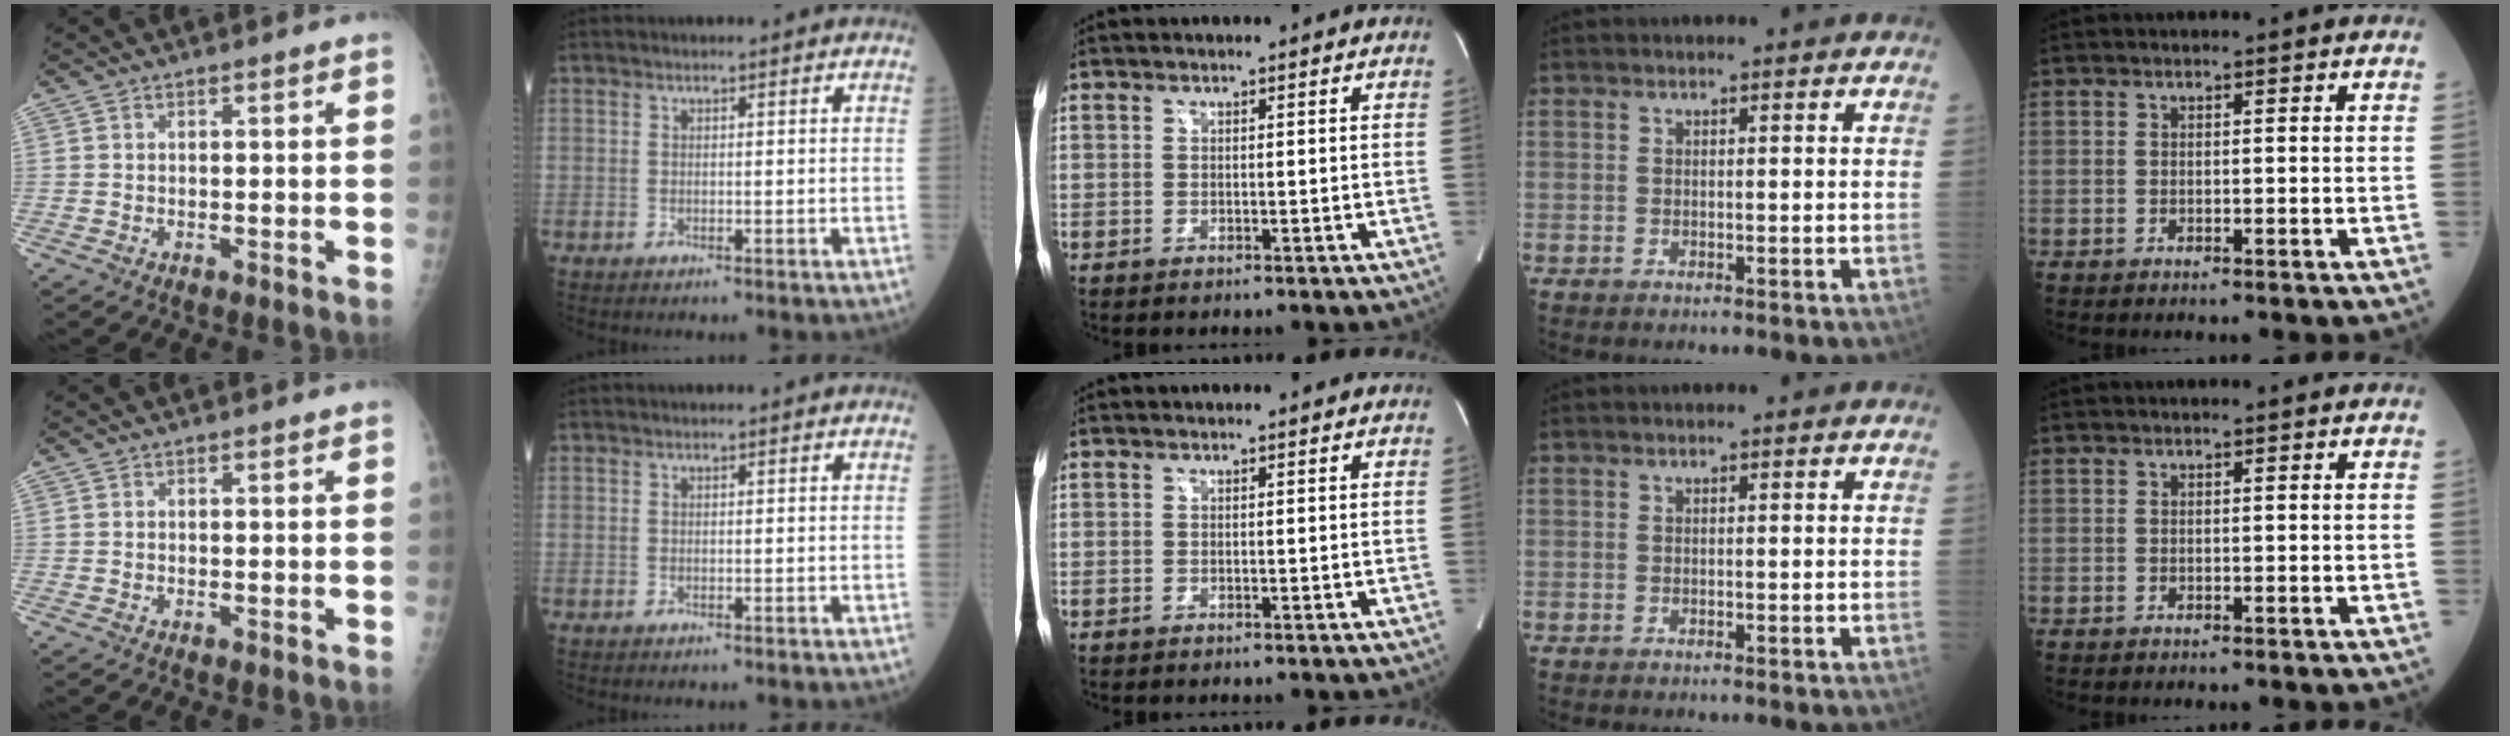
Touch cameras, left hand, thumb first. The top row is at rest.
{}